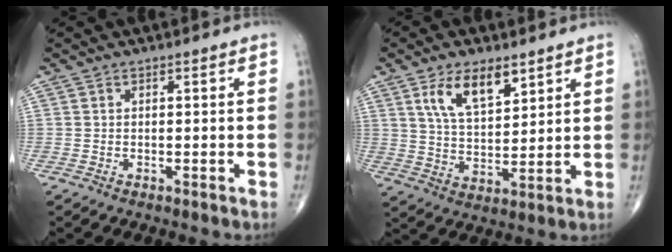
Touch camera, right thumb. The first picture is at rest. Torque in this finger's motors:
{"motor_torque": [0.00, 0.19, 0.23, 0.16, 0.13]}